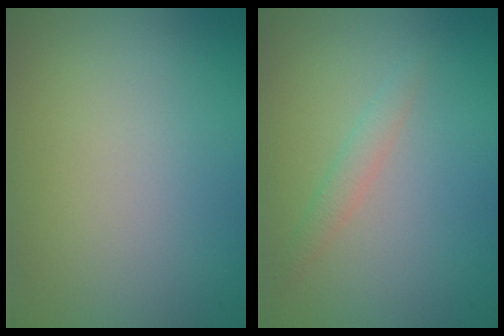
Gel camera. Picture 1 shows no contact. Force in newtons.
{"total": 2.0, "press": 2.0, "slide": 0.2}